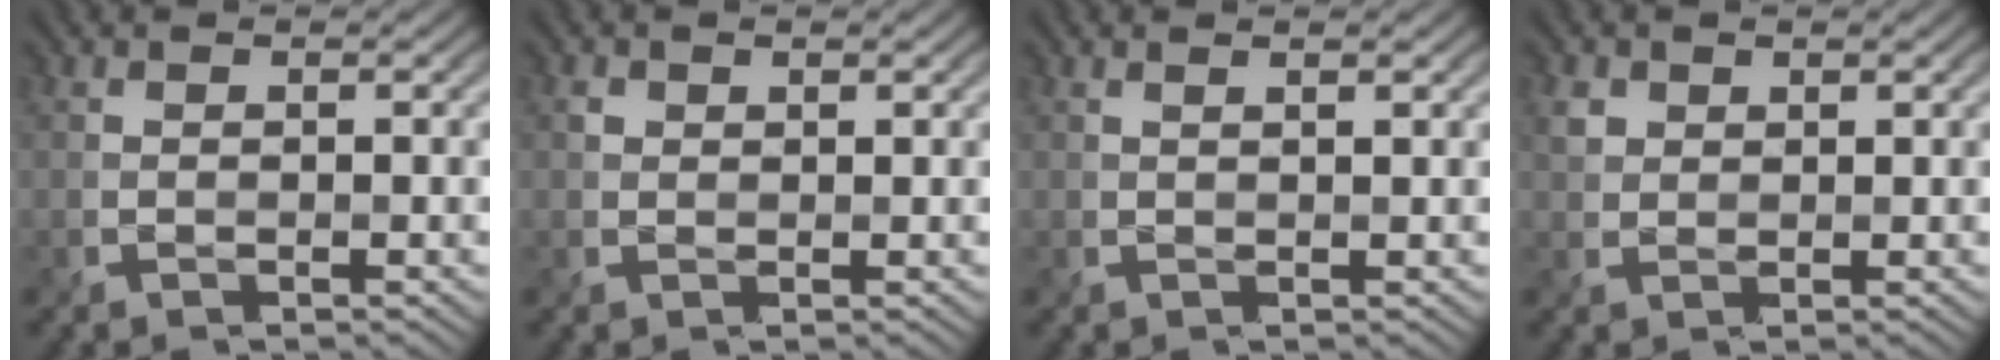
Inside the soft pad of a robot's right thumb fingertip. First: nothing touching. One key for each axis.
{"total": 0.9, "fx": 0.5, "fy": 0.7, "fz": 0.2, "tx": -0.007, "ty": -0.002, "tz": 0.011}
{"total": 1.4, "fx": 0.9, "fy": 0.4, "fz": 1.0, "tx": -0.011, "ty": -0.003, "tz": 0.009}
{"total": 1.8, "fx": 1.0, "fy": 1.4, "fz": 0.4, "tx": -0.016, "ty": 0.001, "tz": 0.024}